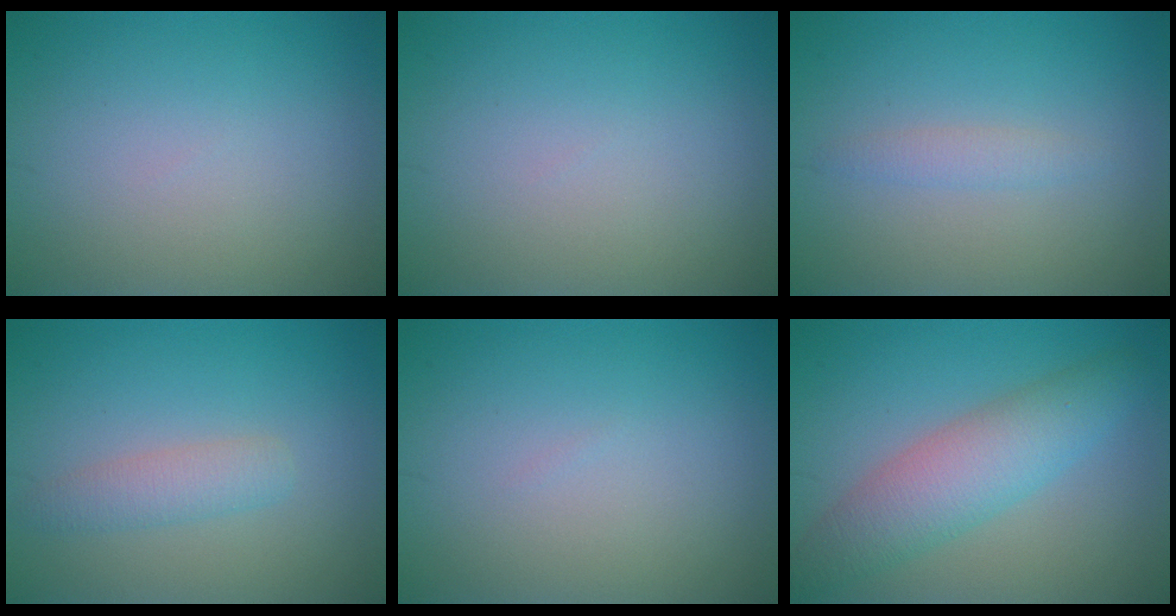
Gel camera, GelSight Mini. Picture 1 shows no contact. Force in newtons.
{"total": 0.0}
{"total": 1.3, "press": 1.3, "slide": 0.2}
{"total": 2.2, "press": 2.2, "slide": 0.1}
{"total": 0.0}
{"total": 5.5, "press": 5.5, "slide": 0.2}